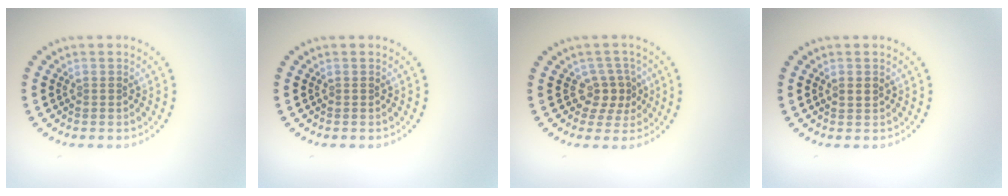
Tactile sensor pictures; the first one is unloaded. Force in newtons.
{"total": 0.0}
{"total": 2.4, "press": 1.9, "slide": 1.5}
{"total": 1.4, "press": 1.4, "slide": 0.0}